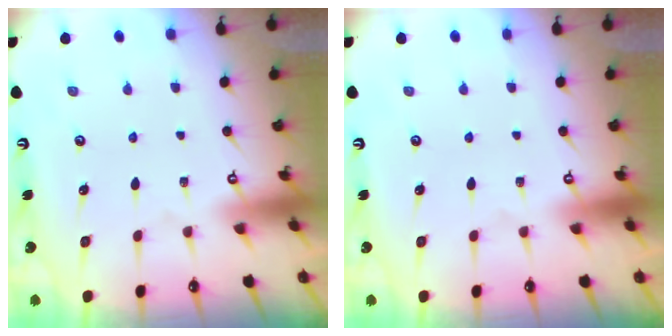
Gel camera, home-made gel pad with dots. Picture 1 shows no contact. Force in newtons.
{"total": 0.0}